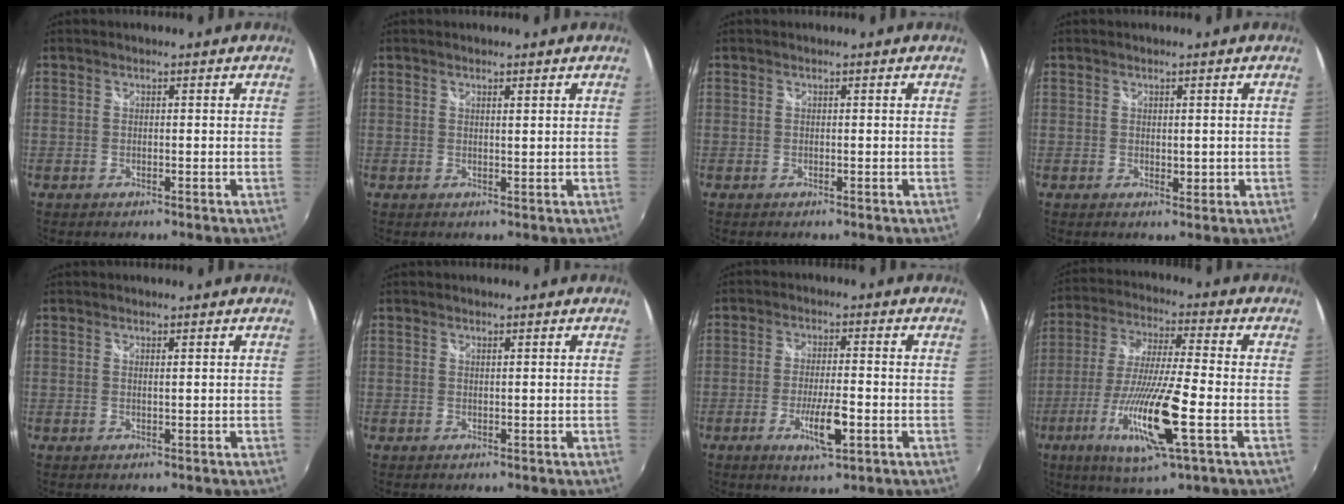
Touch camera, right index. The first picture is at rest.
{"total": 0.7, "force": [0.5, 0.1, 0.5], "torque": [-0.008, 0.000, 0.010]}
{"total": 0.0}
{"total": 1.2, "force": [0.2, 0.8, 0.9], "torque": [-0.013, -0.003, 0.004]}
{"total": 0.6, "force": [0.3, -0.5, -0.1], "torque": [0.002, 0.001, 0.004]}
{"total": 0.0}
{"total": 7.0, "force": [-2.7, 1.3, 6.3], "torque": [-0.124, -0.012, -0.046]}
{"total": 17.1, "force": [-6.1, 1.4, 16.0], "torque": [-0.320, -0.032, -0.110]}